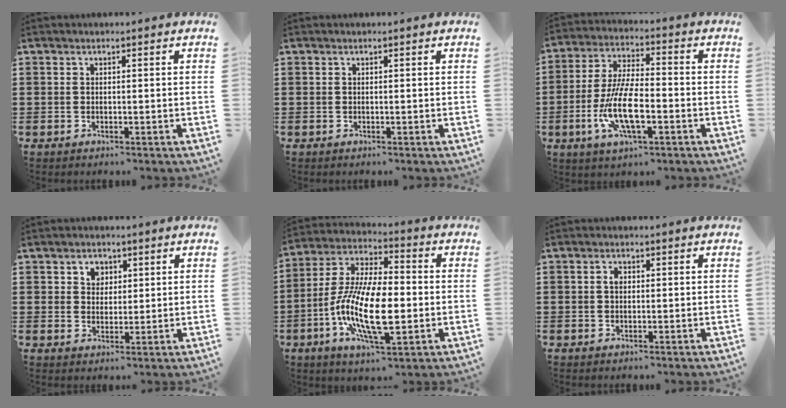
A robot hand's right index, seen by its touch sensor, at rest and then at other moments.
{"total": 0.0}
{"total": 11.0, "force": [-3.4, 3.8, 9.7], "torque": [-0.211, -0.010, -0.065]}
{"total": 2.8, "force": [1.3, 2.4, 0.7], "torque": [-0.024, 0.011, 0.022]}
{"total": 14.7, "force": [-3.6, 5.7, 13.1], "torque": [-0.290, -0.015, -0.073]}
{"total": 1.4, "force": [0.2, 1.0, 1.1], "torque": [-0.022, 0.007, 0.002]}